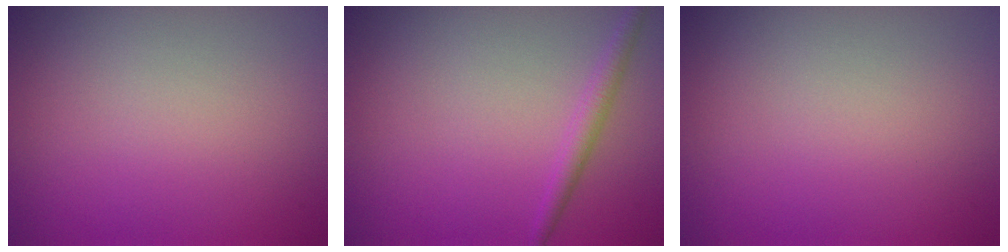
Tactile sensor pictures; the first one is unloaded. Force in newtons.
{"total": 1.7, "press": 1.7, "slide": 0.0}
{"total": 0.0}